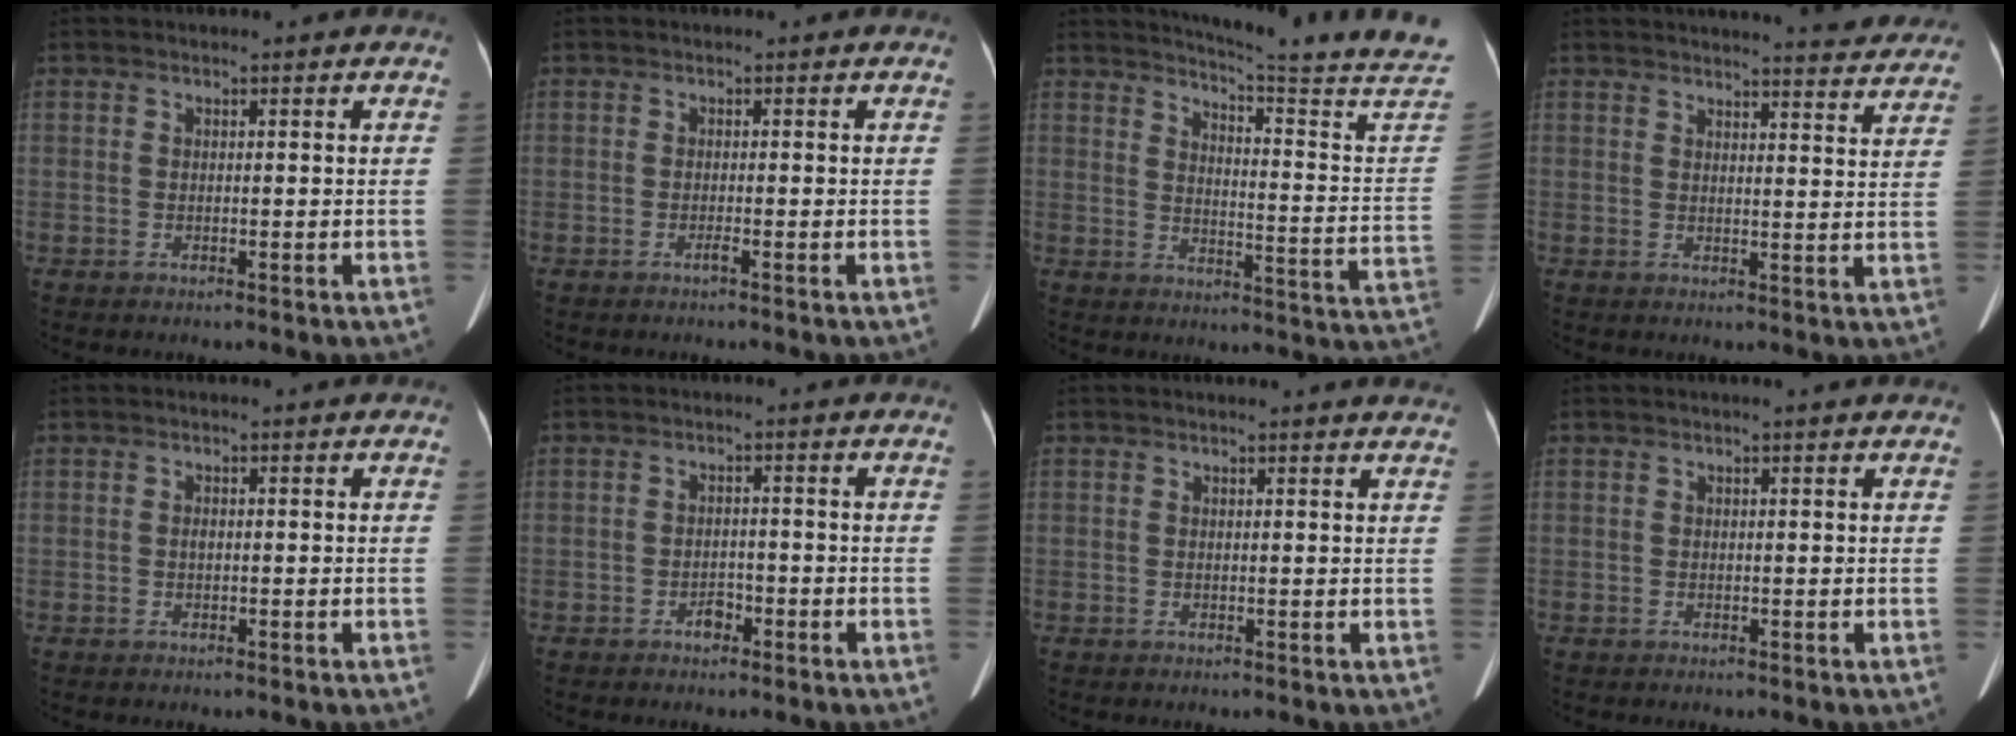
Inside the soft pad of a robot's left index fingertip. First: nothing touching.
{"total": 0.6, "force": [-0.4, -0.1, 0.4], "torque": [-0.008, -0.001, -0.008]}
{"total": 21.6, "force": [20.0, -2.5, 7.6], "torque": [-0.124, -0.138, 0.232]}
{"total": 11.4, "force": [11.1, 0.8, 2.7], "torque": [-0.022, -0.030, 0.111]}
{"total": 0.6, "force": [-0.1, 0.3, 0.4], "torque": [-0.012, 0.000, -0.003]}
{"total": 1.9, "force": [-1.3, 1.1, 0.9], "torque": [-0.013, 0.004, -0.019]}
{"total": 6.9, "force": [6.6, 0.4, 2.0], "torque": [-0.018, 0.005, 0.053]}
{"total": 1.2, "force": [1.0, 0.0, 0.5], "torque": [-0.013, 0.014, 0.013]}